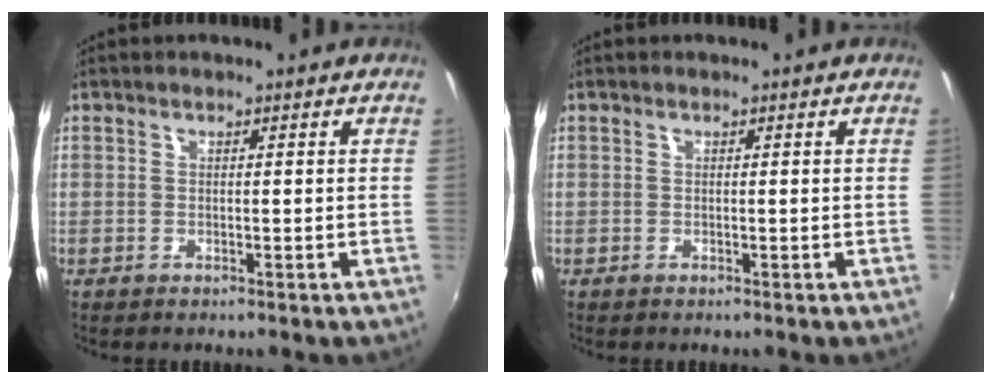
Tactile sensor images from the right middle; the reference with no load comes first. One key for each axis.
{"total": 0.0}